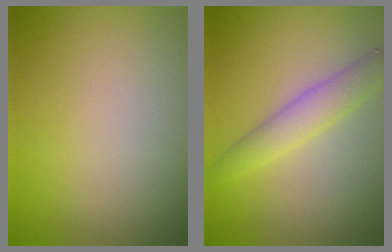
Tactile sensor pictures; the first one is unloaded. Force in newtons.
{"total": 2.8, "press": 2.8, "slide": 0.1}